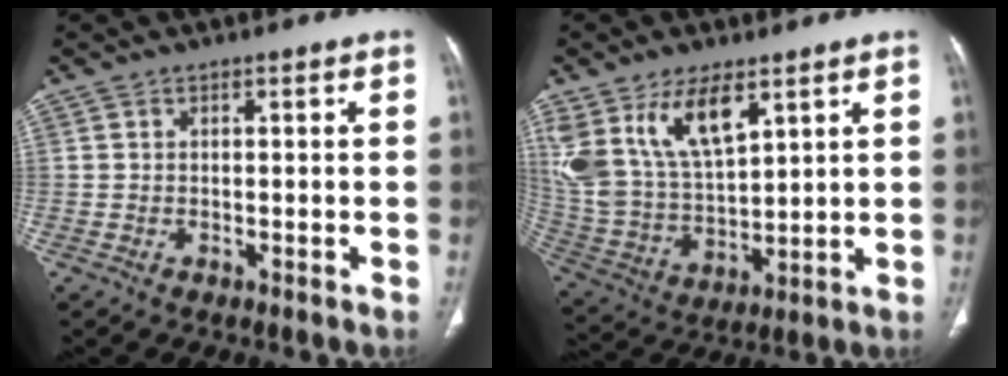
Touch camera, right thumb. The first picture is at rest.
{"total": 16.3, "force": [8.7, 7.8, 11.3], "torque": [-0.206, -0.033, 0.186]}